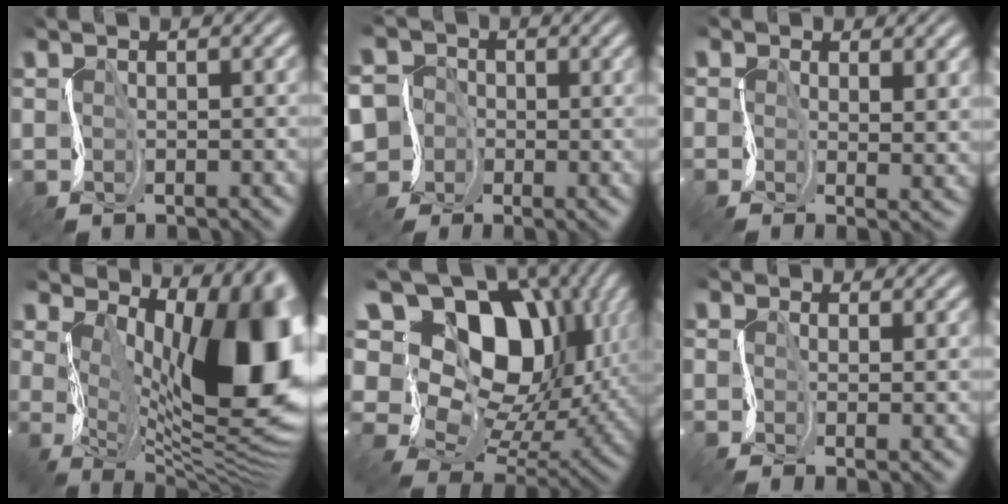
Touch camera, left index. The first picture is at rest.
{"total": 7.3, "force": [-3.0, 6.5, 1.5], "torque": [-0.044, 0.004, -0.100]}
{"total": 1.1, "force": [0.3, -0.9, -0.6], "torque": [0.015, -0.014, 0.000]}
{"total": 13.9, "force": [2.0, 5.8, 12.5], "torque": [-0.129, -0.018, 0.036]}
{"total": 15.7, "force": [5.4, 10.1, 10.7], "torque": [-0.163, 0.049, 0.078]}
{"total": 2.0, "force": [-0.6, -1.4, -1.3], "torque": [0.025, -0.007, -0.020]}